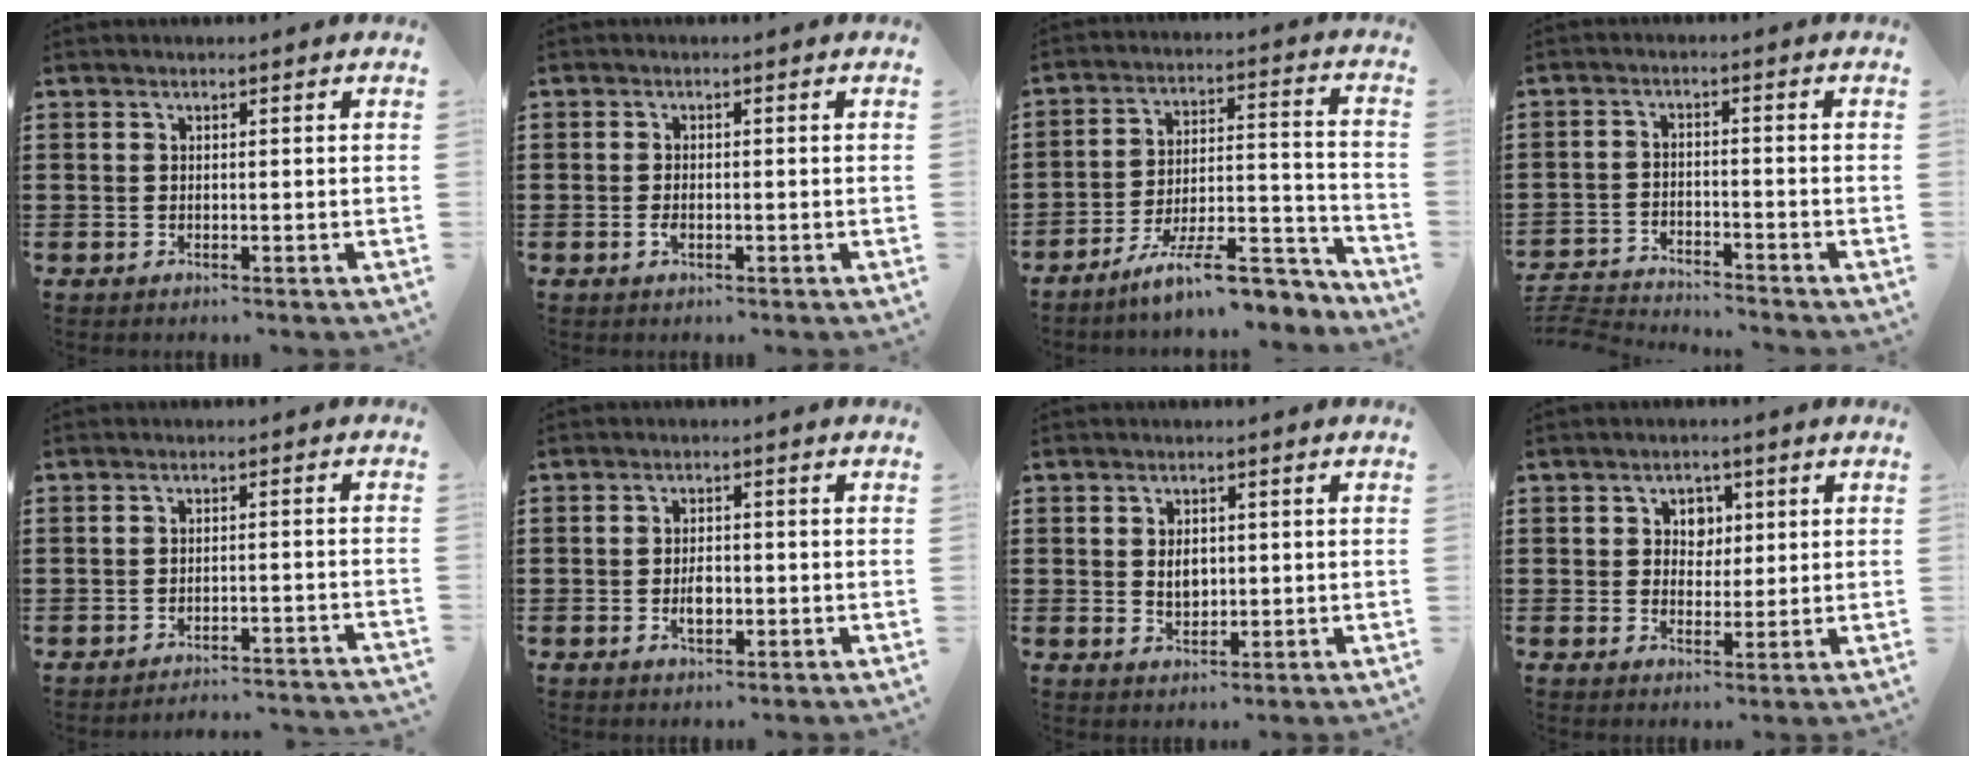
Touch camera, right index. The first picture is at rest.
{"total": 1.3, "force": [-0.5, 0.5, 1.1], "torque": [-0.031, -0.008, -0.010]}
{"total": 12.7, "force": [-9.9, 2.5, 7.6], "torque": [-0.111, 0.034, -0.176]}
{"total": 3.6, "force": [-3.6, 0.0, 0.1], "torque": [-0.015, -0.004, -0.080]}
{"total": 2.8, "force": [-2.8, -0.2, 0.3], "torque": [-0.009, -0.002, -0.060]}
{"total": 2.8, "force": [-0.6, 1.5, 2.3], "torque": [-0.043, 0.002, -0.010]}
{"total": 3.0, "force": [0.1, 1.9, 2.3], "torque": [-0.041, 0.003, 0.000]}
{"total": 2.5, "force": [0.6, 2.4, -0.2], "torque": [0.002, 0.007, 0.007]}